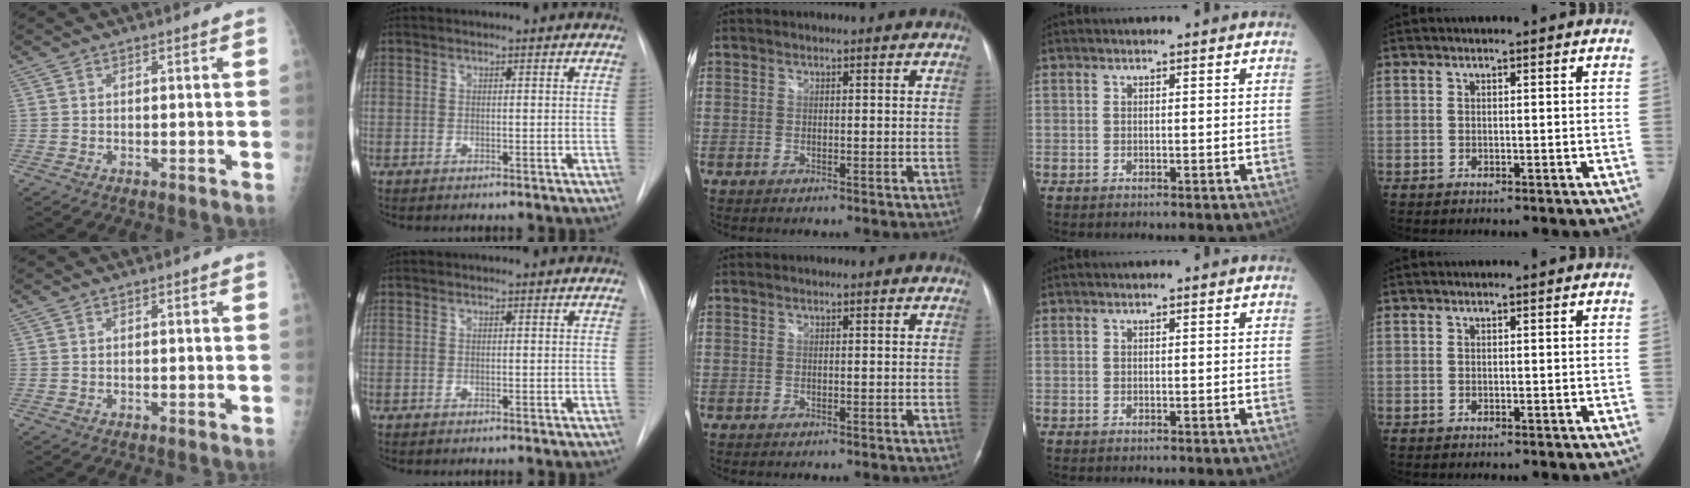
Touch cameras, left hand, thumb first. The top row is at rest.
{}